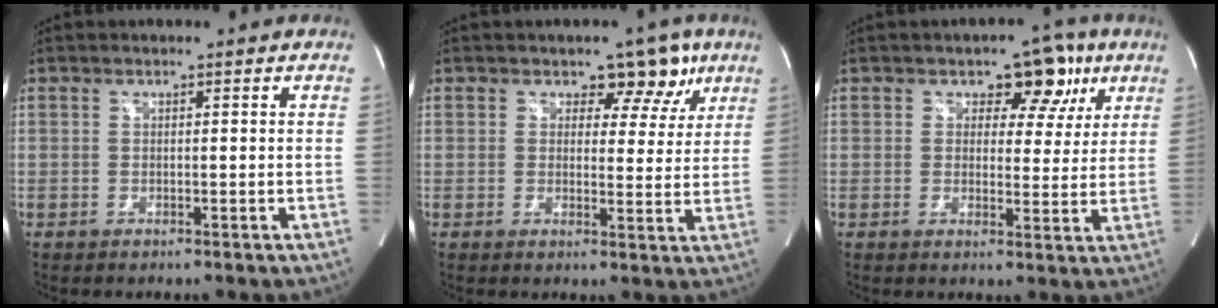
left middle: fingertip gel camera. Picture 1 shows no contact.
{"total": 5.7, "force": [3.5, 3.8, 2.4], "torque": [-0.002, 0.005, 0.039]}
{"total": 6.9, "force": [3.5, 4.5, 3.9], "torque": [-0.024, 0.016, 0.042]}